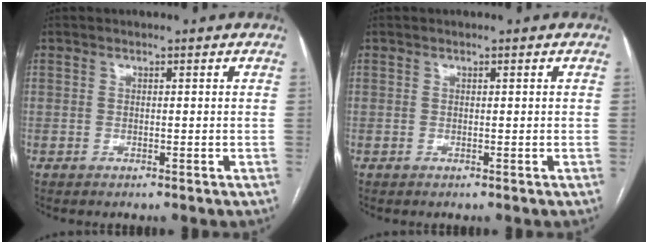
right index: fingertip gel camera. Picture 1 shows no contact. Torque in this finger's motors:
{"motor_torque": [-0.06, -0.01, 0.04, 0.01]}